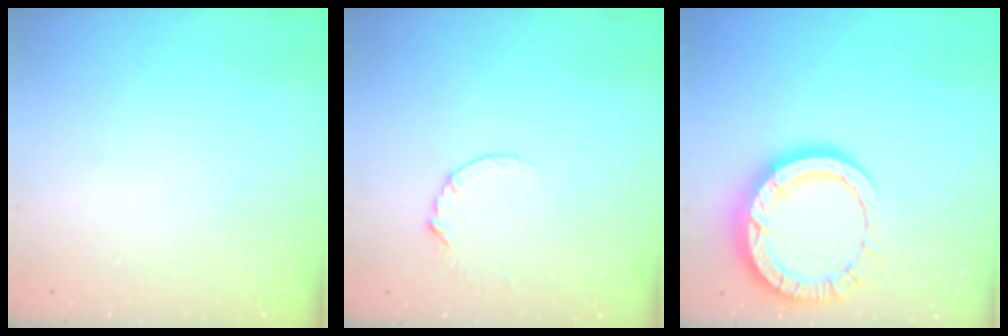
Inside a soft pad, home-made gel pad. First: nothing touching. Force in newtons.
{"total": 4.6, "press": 4.6, "slide": 0.5}
{"total": 15.1, "press": 15.1, "slide": 1.4}